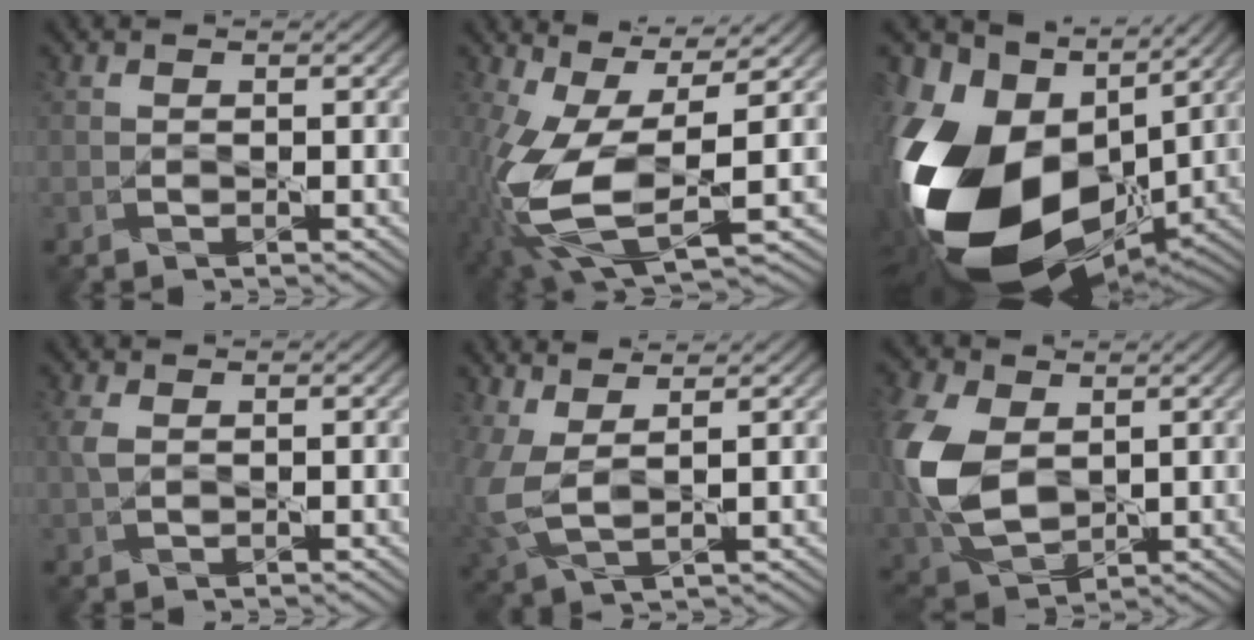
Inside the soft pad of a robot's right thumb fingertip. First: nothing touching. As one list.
[{"total": 13.8, "force": [-2.2, 6.0, 12.2], "torque": [-0.291, -0.024, -0.030]}, {"total": 21.2, "force": [-2.4, 14.3, 15.5], "torque": [-0.390, -0.049, -0.023]}, {"total": 1.7, "force": [0.4, 1.0, 1.4], "torque": [-0.043, 0.004, 0.008]}, {"total": 5.6, "force": [1.5, 2.4, 4.9], "torque": [-0.134, 0.001, 0.028]}, {"total": 11.7, "force": [1.3, 7.9, 8.5], "torque": [-0.251, 0.002, 0.030]}]